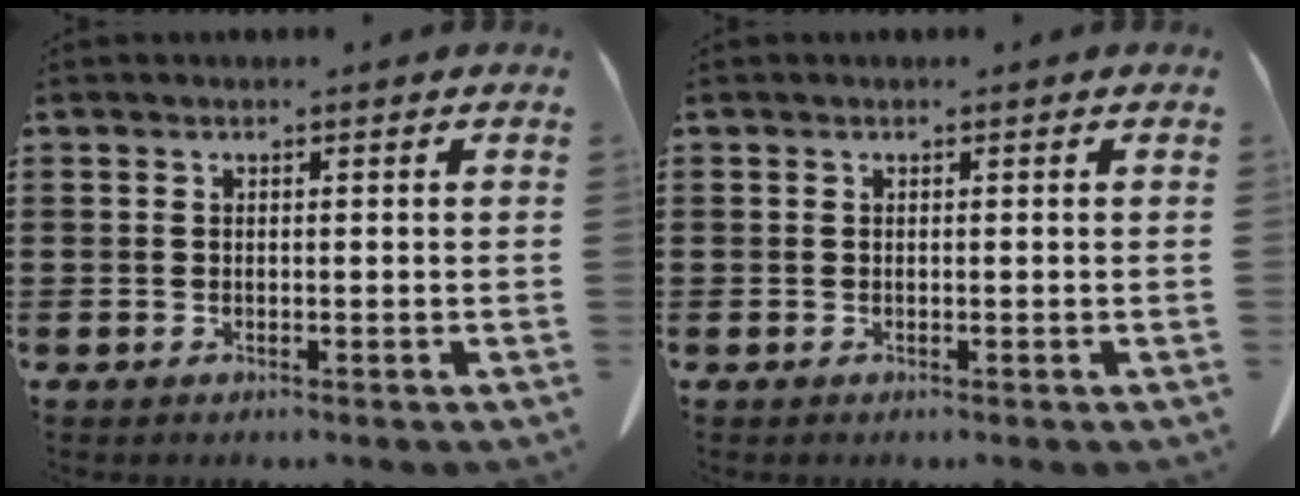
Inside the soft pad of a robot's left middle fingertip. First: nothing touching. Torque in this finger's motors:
{"motor_torque": [0.03, -0.04, 0.01, 0.01]}